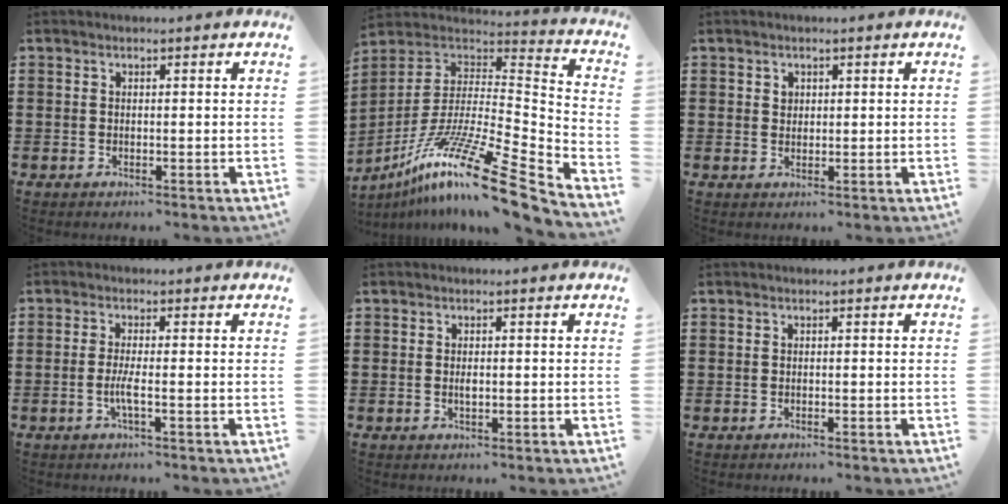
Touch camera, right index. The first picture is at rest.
{"total": 16.4, "force": [-11.1, 1.2, 12.1], "torque": [-0.232, 0.013, -0.206]}
{"total": 1.2, "force": [0.6, 1.0, 0.3], "torque": [-0.008, 0.004, 0.012]}
{"total": 2.9, "force": [-0.9, 0.2, 2.8], "torque": [-0.064, -0.009, -0.022]}
{"total": 1.2, "force": [-0.1, 0.5, 1.1], "torque": [-0.022, 0.002, -0.002]}
{"total": 0.0}